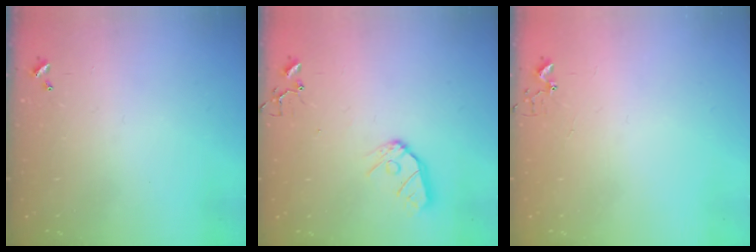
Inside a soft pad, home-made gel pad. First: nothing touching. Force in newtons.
{"total": 9.7, "press": 9.7, "slide": 0.9}
{"total": 2.7, "press": 2.7, "slide": 0.2}